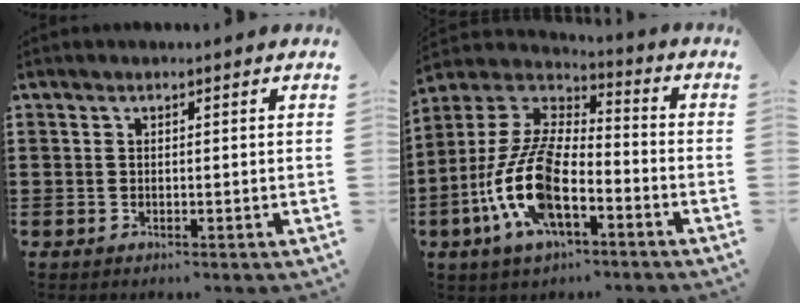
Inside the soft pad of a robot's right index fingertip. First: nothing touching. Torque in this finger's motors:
{"motor_torque": [2.14, 0.00, 1.05, 0.21]}